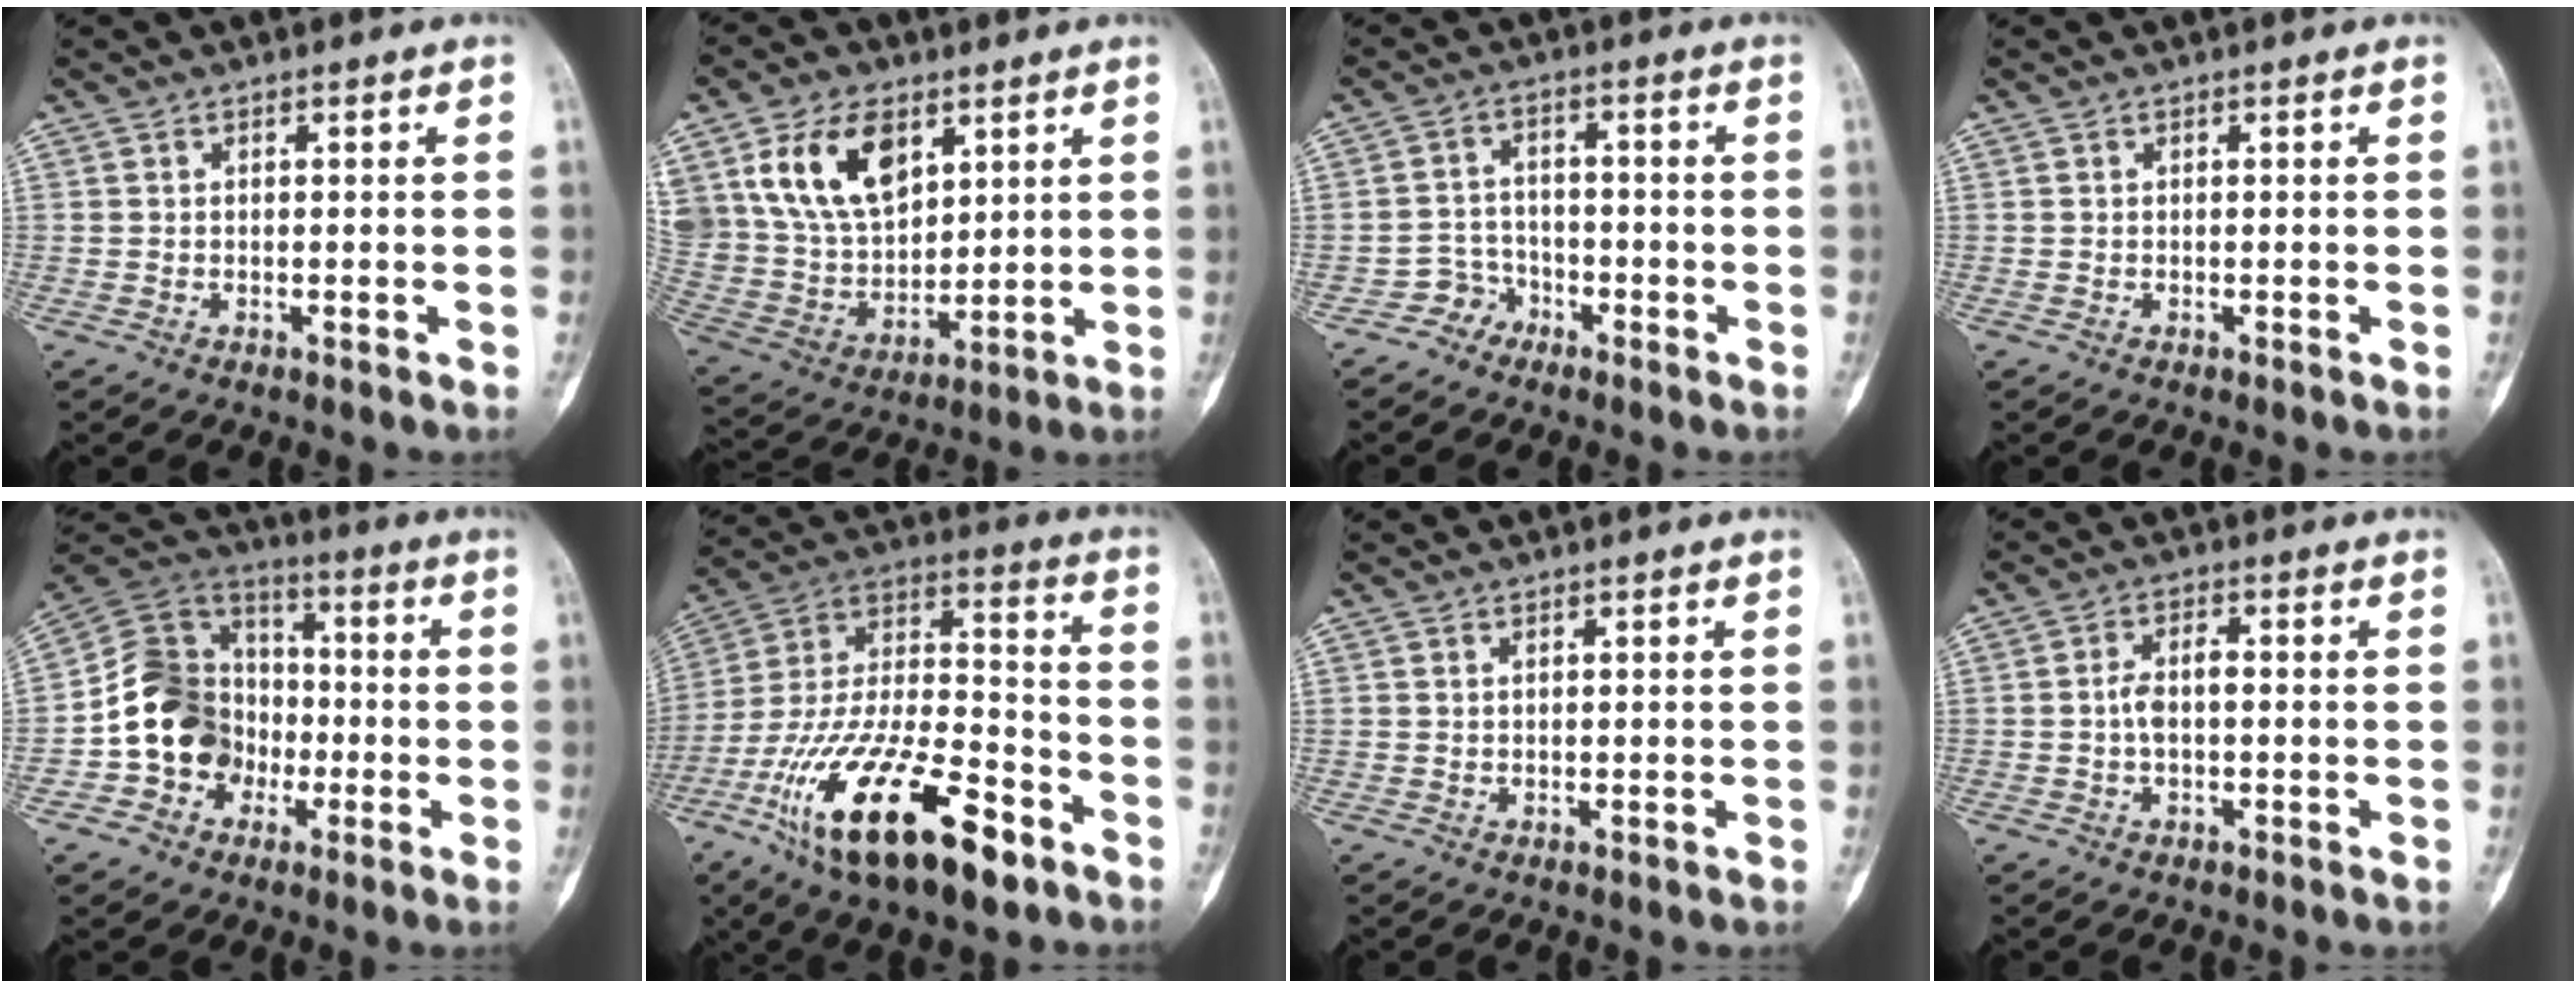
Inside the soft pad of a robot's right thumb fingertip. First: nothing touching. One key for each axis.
{"total": 17.2, "fx": 7.9, "fy": 10.8, "fz": 10.8, "tx": -0.180, "ty": -0.027, "tz": 0.166}
{"total": 3.9, "fx": -2.8, "fy": 2.7, "fz": -0.4, "tx": 0.034, "ty": 0.027, "tz": -0.055}
{"total": 0.0}
{"total": 14.6, "fx": -3.5, "fy": 12.5, "fz": 6.7, "tx": -0.082, "ty": 0.050, "tz": -0.067}
{"total": 26.5, "fx": -13.8, "fy": 10.3, "fz": 20.2, "tx": -0.397, "ty": 0.048, "tz": -0.241}
{"total": 0.0}
{"total": 3.7, "fx": -0.4, "fy": 1.7, "fz": 3.2, "tx": -0.063, "ty": 0.014, "tz": -0.010}